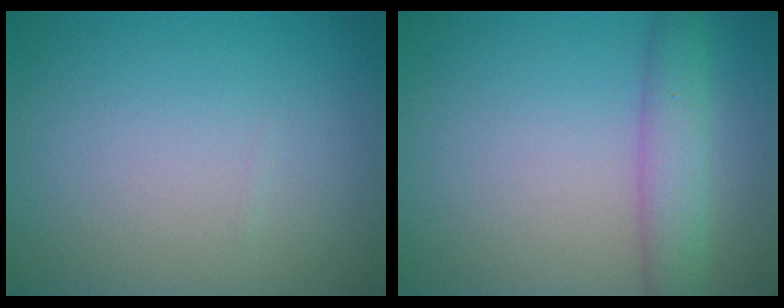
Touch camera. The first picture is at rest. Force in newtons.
{"total": 3.7, "press": 3.6, "slide": 0.4}